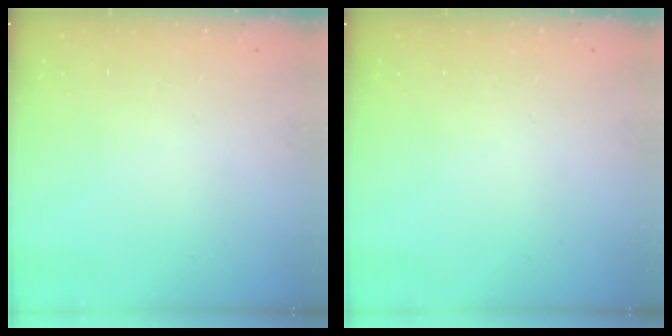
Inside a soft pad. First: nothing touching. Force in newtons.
{"total": 0.0}